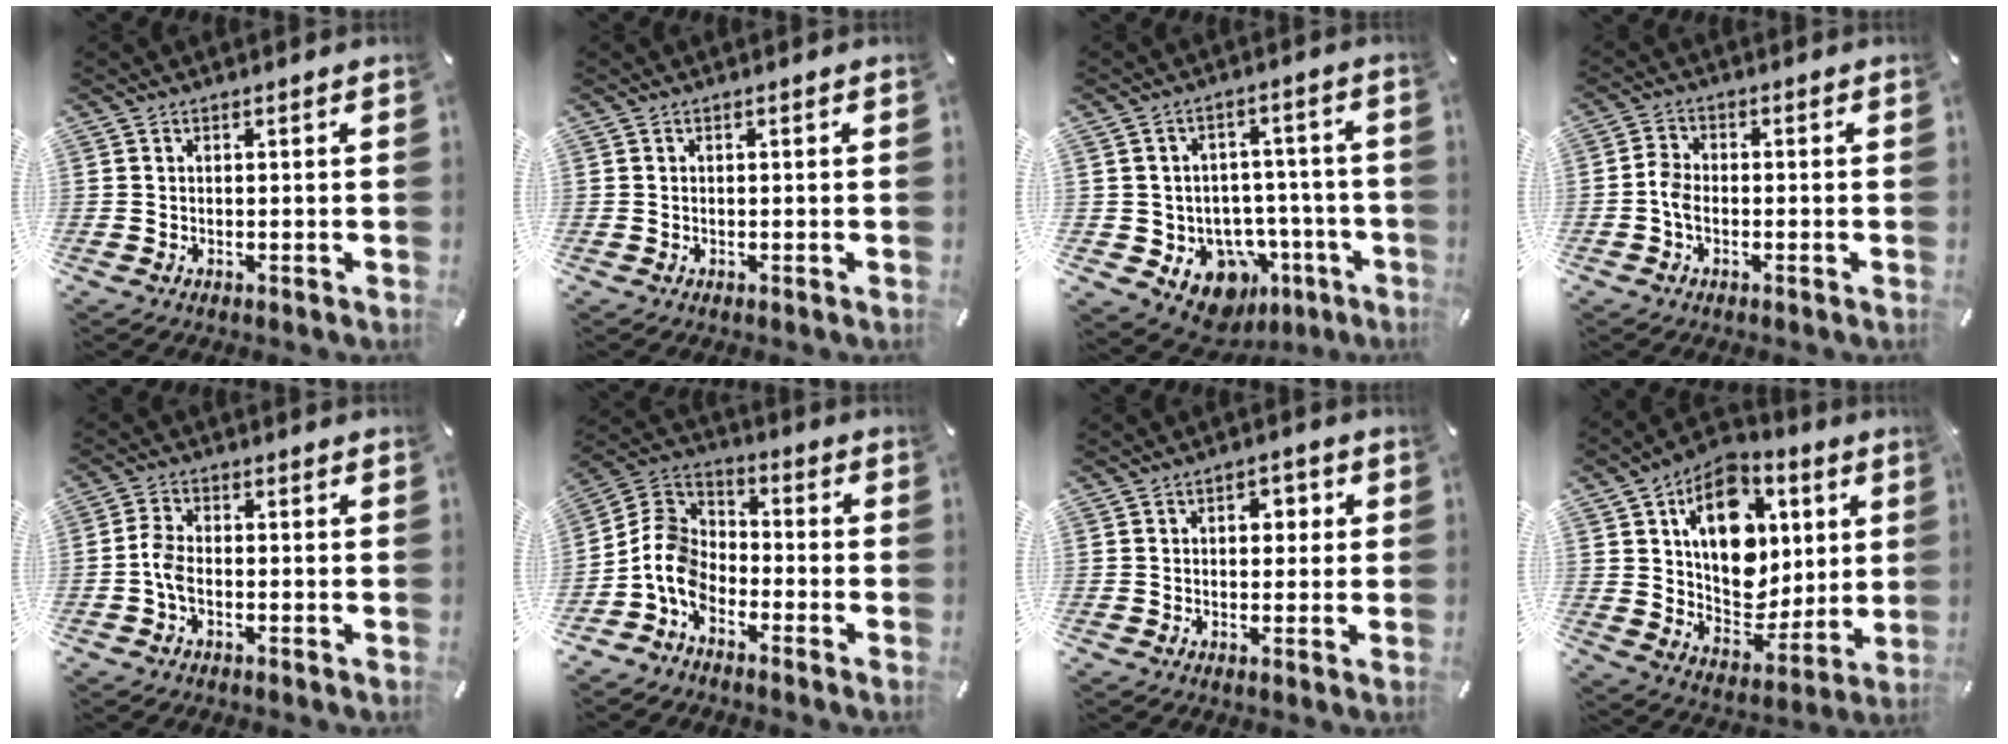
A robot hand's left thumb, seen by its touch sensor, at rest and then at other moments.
{"total": 0.0}
{"total": 11.1, "force": [-4.7, 9.1, 4.3], "torque": [-0.051, 0.020, -0.065]}
{"total": 3.4, "force": [-1.2, 2.1, 2.4], "torque": [-0.049, 0.006, -0.022]}
{"total": 4.2, "force": [-1.3, 2.3, 3.2], "torque": [-0.075, 0.004, -0.028]}
{"total": 9.0, "force": [-5.2, 6.2, 3.9], "torque": [-0.107, 0.021, -0.107]}
{"total": 4.0, "force": [0.3, 2.8, 2.8], "torque": [-0.025, 0.000, -0.008]}
{"total": 17.5, "force": [5.6, 13.1, 10.1], "torque": [-0.140, -0.029, 0.106]}